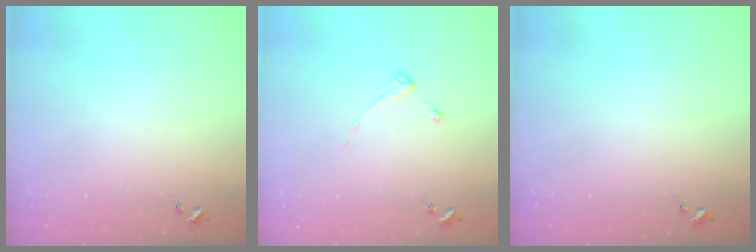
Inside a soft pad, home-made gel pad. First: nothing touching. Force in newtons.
{"total": 3.1, "press": 3.1, "slide": 0.4}
{"total": 0.0}